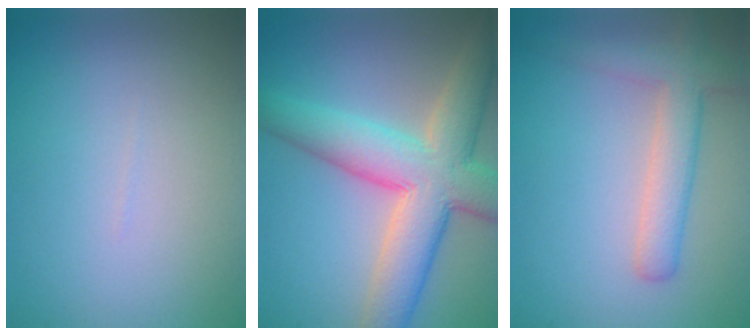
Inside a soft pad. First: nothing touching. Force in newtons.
{"total": 9.0, "press": 9.0, "slide": 0.5}
{"total": 3.6, "press": 3.6, "slide": 0.3}